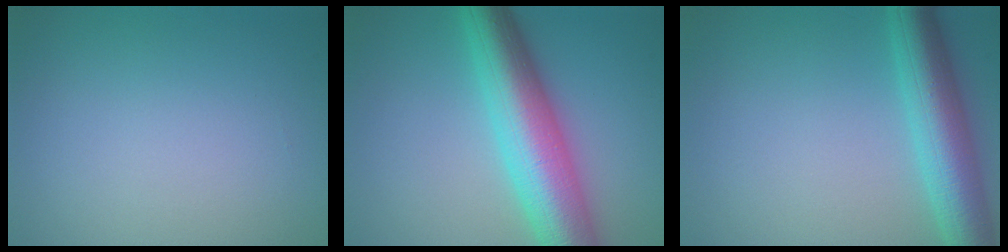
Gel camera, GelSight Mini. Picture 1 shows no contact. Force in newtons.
{"total": 9.2, "press": 9.2, "slide": 0.3}
{"total": 6.5, "press": 6.5, "slide": 0.1}